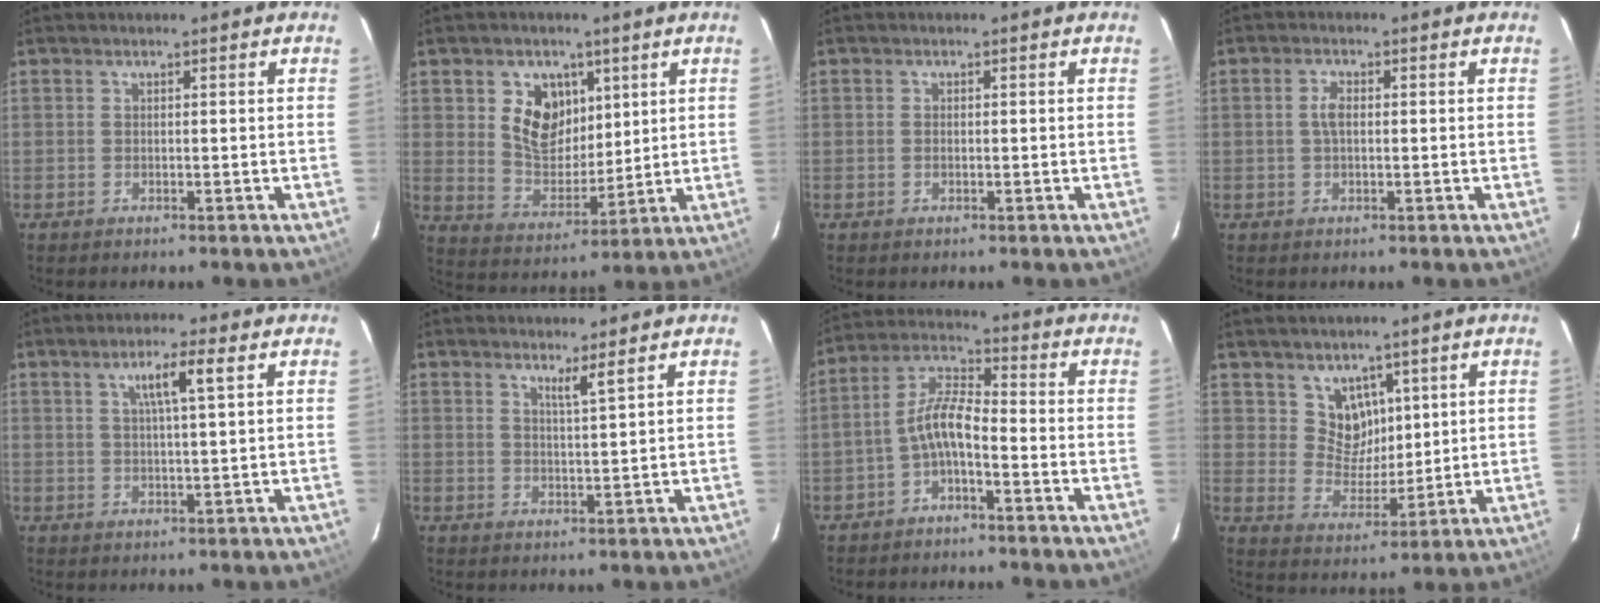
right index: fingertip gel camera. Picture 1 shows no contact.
{"total": 10.4, "force": [3.9, 7.7, 5.8], "torque": [-0.110, 0.003, 0.082]}
{"total": 0.8, "force": [-0.1, 0.5, 0.6], "torque": [-0.013, 0.001, -0.003]}
{"total": 2.4, "force": [0.1, 1.2, 2.1], "torque": [-0.044, 0.004, 0.003]}
{"total": 5.1, "force": [2.2, -0.1, 4.6], "torque": [-0.082, 0.004, 0.038]}
{"total": 2.6, "force": [1.9, -0.6, 1.7], "torque": [-0.032, -0.010, 0.030]}
{"total": 6.6, "force": [-3.1, 2.1, 5.4], "torque": [-0.124, 0.020, -0.059]}
{"total": 6.6, "force": [3.8, 5.1, 1.6], "torque": [-0.020, 0.002, 0.080]}